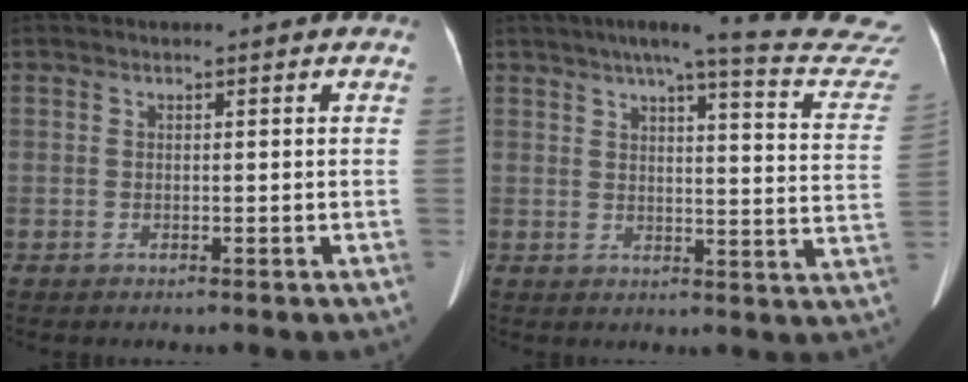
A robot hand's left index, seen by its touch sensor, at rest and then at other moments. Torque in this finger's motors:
{"motor_torque": [0.35, -0.57, 0.04, 0.07]}